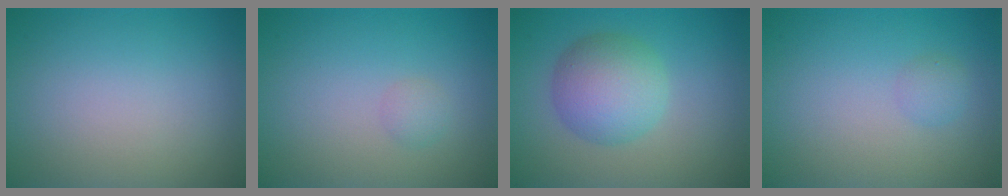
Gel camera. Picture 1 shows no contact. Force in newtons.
{"total": 1.0, "press": 1.0, "slide": 0.0}
{"total": 5.4, "press": 5.4, "slide": 0.1}
{"total": 1.1, "press": 1.1, "slide": 0.1}